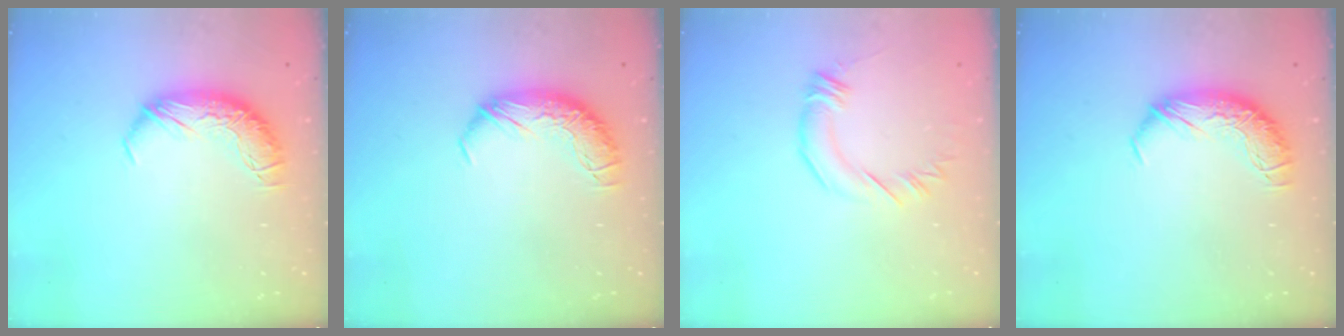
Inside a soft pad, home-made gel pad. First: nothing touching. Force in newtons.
{"total": 0.0}
{"total": 1.9, "press": 1.9, "slide": 0.4}
{"total": 0.0}